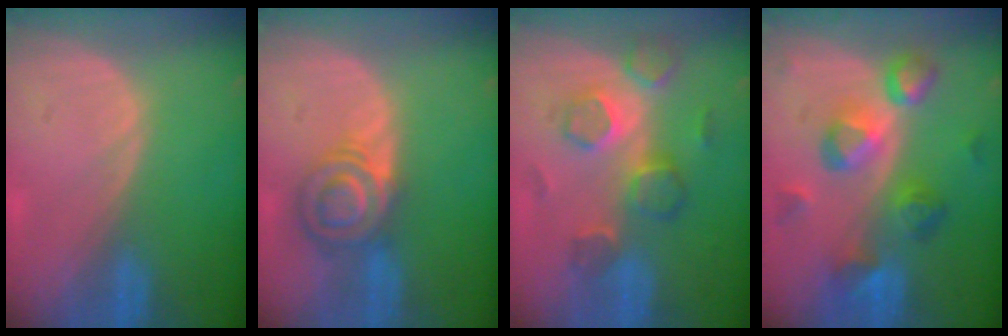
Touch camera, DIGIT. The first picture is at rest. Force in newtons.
{"total": 6.2, "press": 6.1, "slide": 1.2}
{"total": 8.1, "press": 7.4, "slide": 3.3}
{"total": 8.8, "press": 8.5, "slide": 2.4}